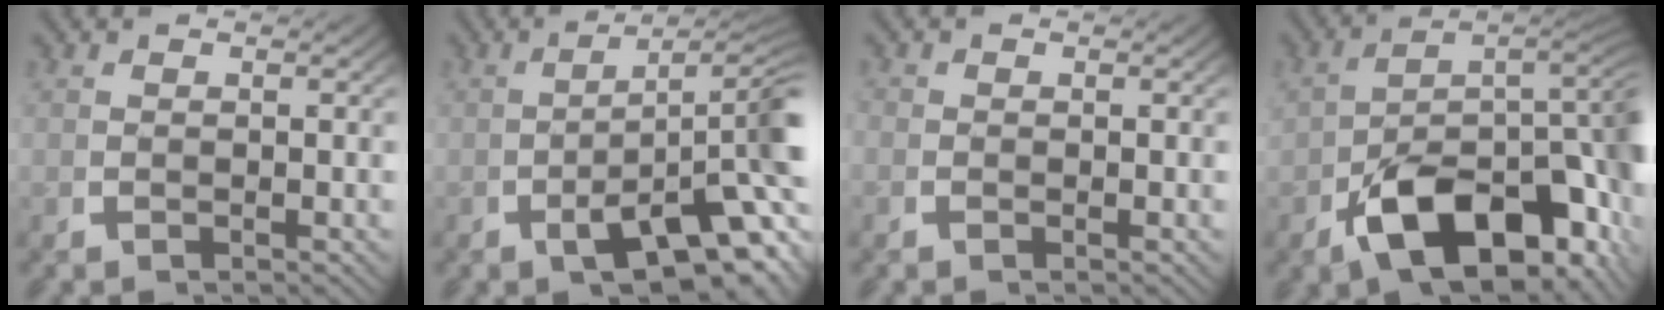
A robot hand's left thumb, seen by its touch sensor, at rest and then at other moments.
{"total": 8.9, "force": [-1.6, 4.2, 7.7], "torque": [-0.116, -0.027, -0.012]}
{"total": 0.7, "force": [-0.3, 0.6, 0.0], "torque": [-0.001, -0.002, -0.011]}
{"total": 18.6, "force": [-3.1, 11.9, 13.9], "torque": [-0.225, -0.056, -0.034]}